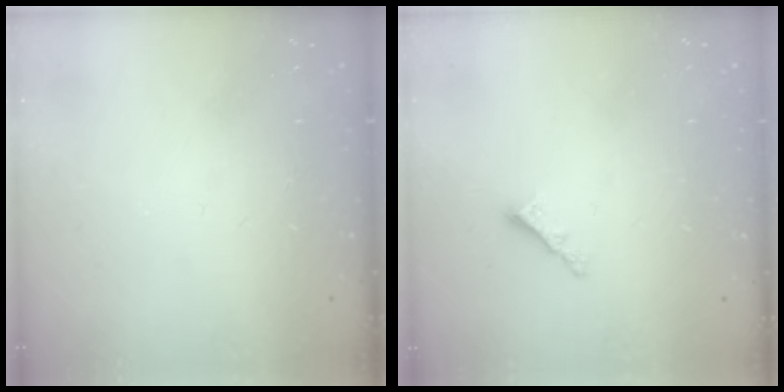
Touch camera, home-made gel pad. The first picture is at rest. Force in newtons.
{"total": 3.5, "press": 3.5, "slide": 0.3}